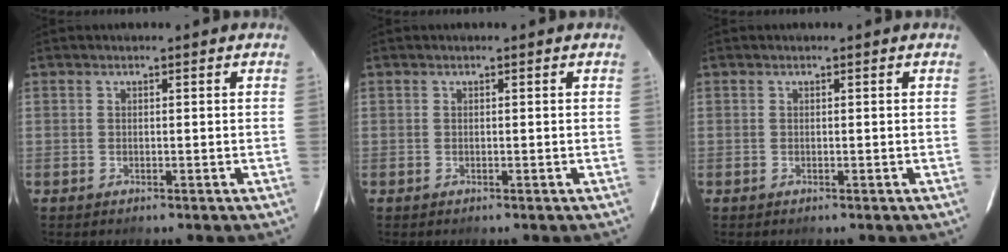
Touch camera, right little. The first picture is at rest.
{"total": 0.0}
{"total": 0.0}